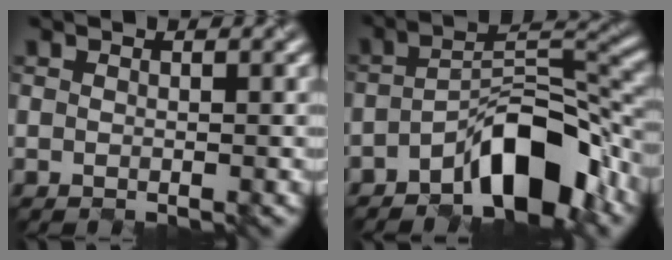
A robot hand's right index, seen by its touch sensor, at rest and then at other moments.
{"total": 7.9, "force": [-4.8, 2.9, 5.6], "torque": [-0.083, 0.016, -0.082]}